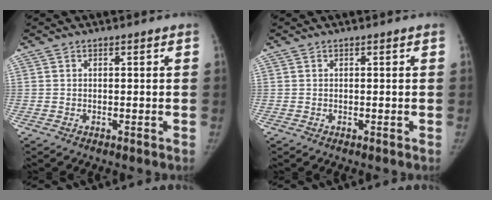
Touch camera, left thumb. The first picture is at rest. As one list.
[{"total": 0.0}]